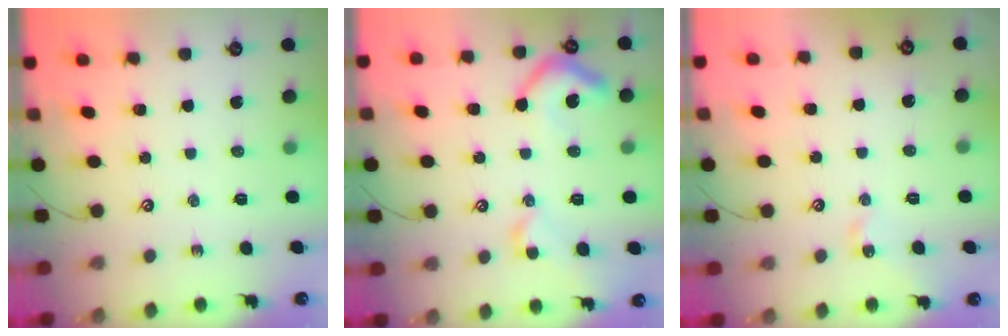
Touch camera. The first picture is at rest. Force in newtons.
{"total": 9.8, "press": 9.7, "slide": 1.3}
{"total": 3.3, "press": 3.2, "slide": 0.7}